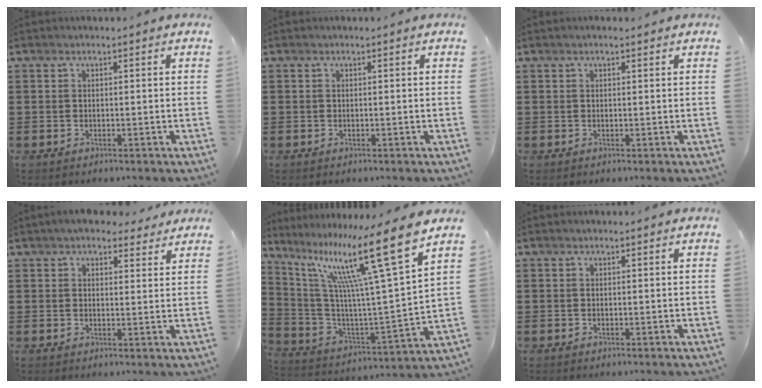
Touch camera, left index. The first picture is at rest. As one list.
[{"total": 0.0}, {"total": 0.5, "force": [0.3, 0.1, 0.4], "torque": [-0.007, 0.001, 0.007]}, {"total": 4.4, "force": [3.8, 1.4, 1.6], "torque": [-0.035, -0.006, 0.069]}, {"total": 18.3, "force": [10.8, 1.7, 14.6], "torque": [-0.297, -0.063, 0.161]}, {"total": 0.0}]